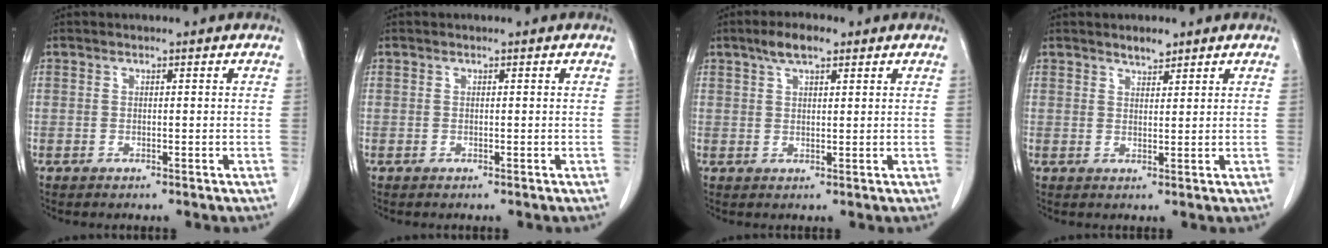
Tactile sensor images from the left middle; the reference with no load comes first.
{"total": 0.0}
{"total": 4.2, "force": [2.8, 1.4, 2.9], "torque": [-0.058, 0.011, 0.050]}
{"total": 2.0, "force": [1.8, 0.6, 0.8], "torque": [-0.016, 0.000, 0.030]}